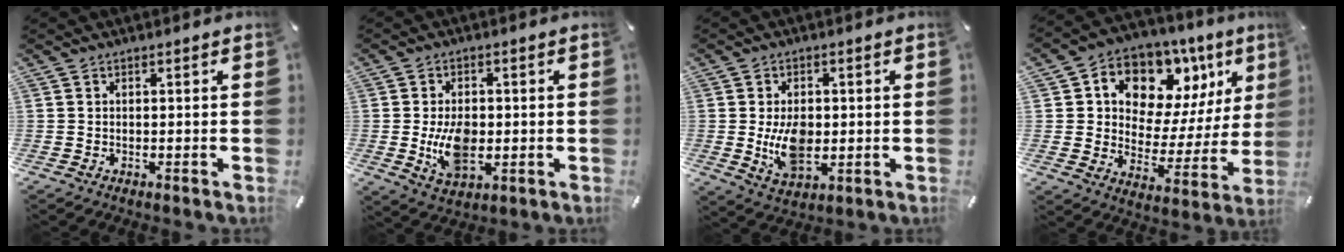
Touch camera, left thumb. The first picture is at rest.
{"total": 9.3, "force": [-0.7, 6.0, 7.1], "torque": [-0.139, -0.004, -0.013]}
{"total": 9.4, "force": [0.0, 6.2, 7.0], "torque": [-0.137, -0.009, -0.003]}
{"total": 12.1, "force": [7.3, 8.5, 4.5], "torque": [-0.064, -0.073, 0.129]}